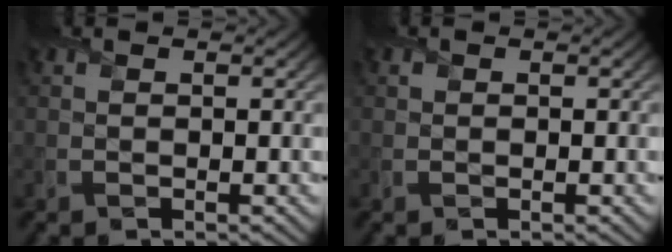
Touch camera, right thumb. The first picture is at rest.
{"total": 0.0}